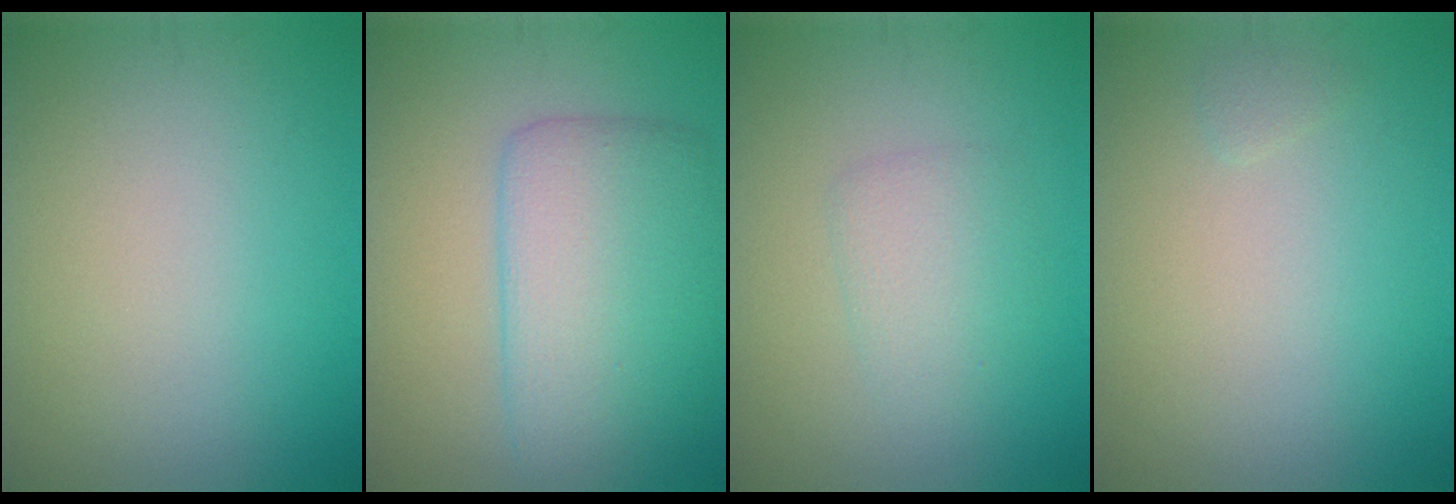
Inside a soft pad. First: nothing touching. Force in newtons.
{"total": 6.8, "press": 6.8, "slide": 0.0}
{"total": 2.3, "press": 2.3, "slide": 0.0}
{"total": 0.5, "press": 0.5, "slide": 0.1}